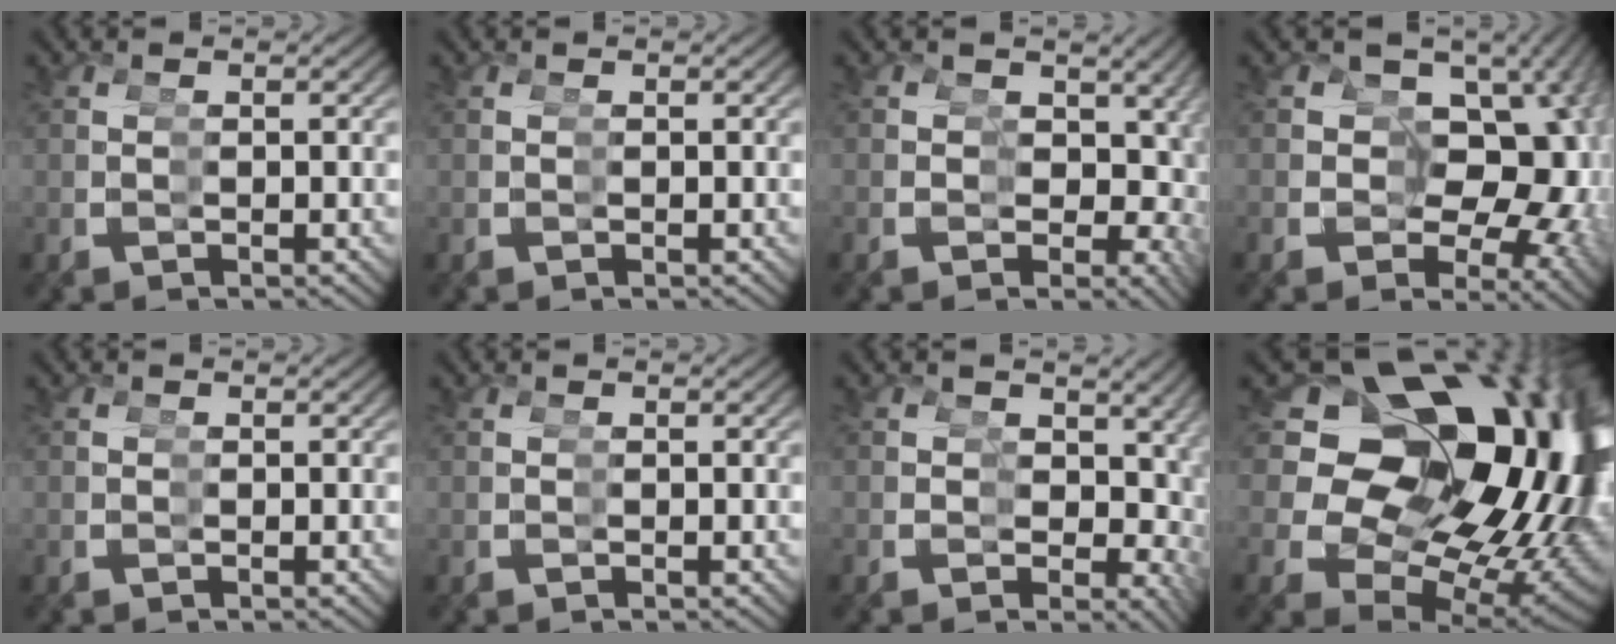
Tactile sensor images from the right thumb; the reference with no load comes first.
{"total": 0.0}
{"total": 6.6, "force": [0.6, 5.5, 3.7], "torque": [-0.047, -0.038, 0.028]}
{"total": 15.5, "force": [0.1, 11.9, 10.0], "torque": [-0.132, -0.033, 0.010]}
{"total": 0.0}
{"total": 0.0}
{"total": 5.4, "force": [1.0, 4.5, 3.0], "torque": [-0.033, -0.029, 0.028]}
{"total": 29.5, "force": [2.7, 19.7, 21.8], "torque": [-0.314, -0.034, 0.046]}